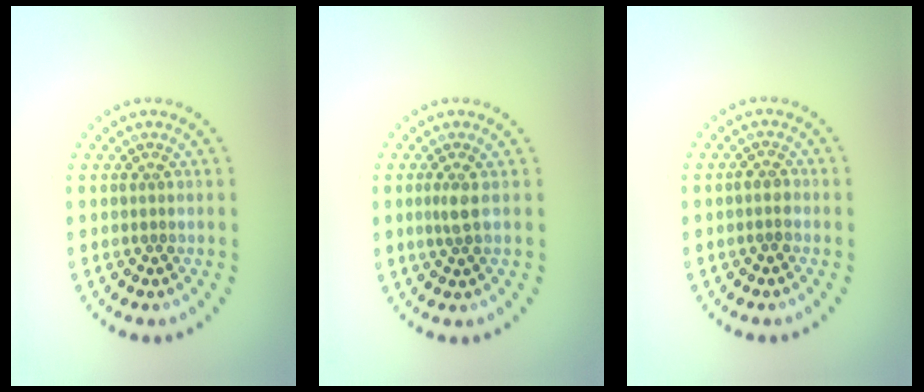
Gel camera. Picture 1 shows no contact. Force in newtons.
{"total": 1.4, "press": 1.0, "slide": 0.9}
{"total": 1.1, "press": 1.1, "slide": 0.4}